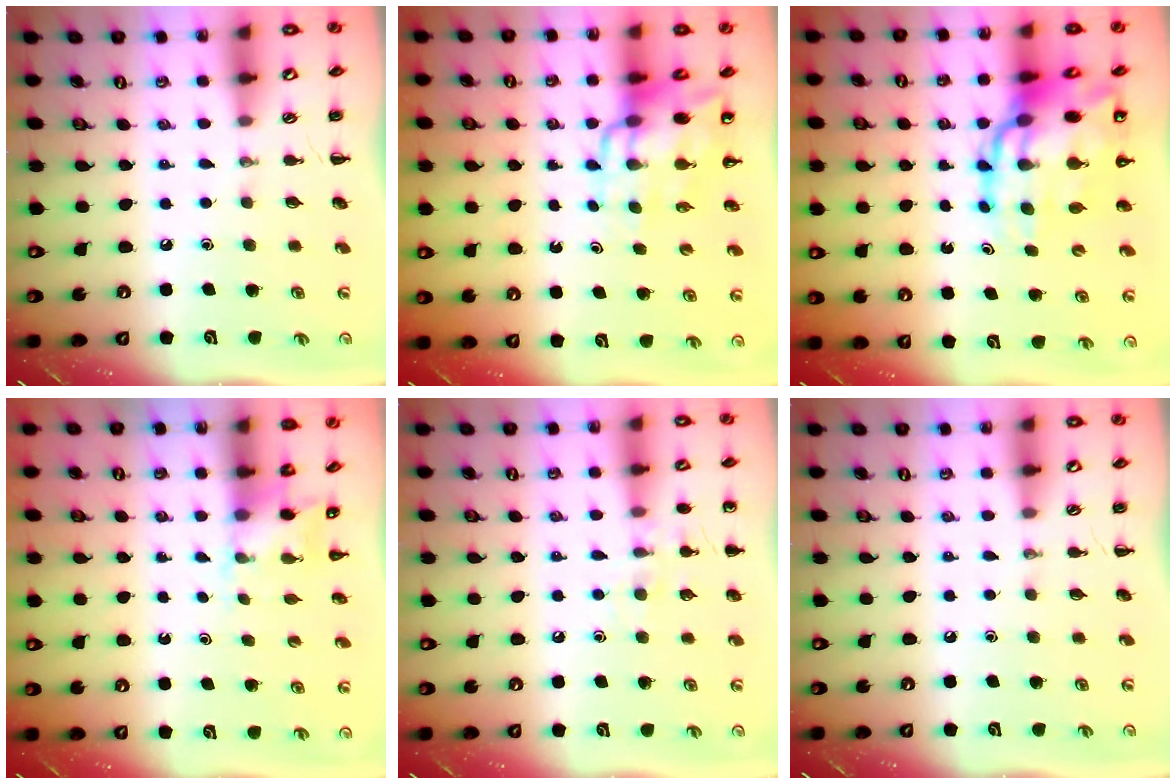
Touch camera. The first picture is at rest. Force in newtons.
{"total": 13.0, "press": 12.5, "slide": 3.7}
{"total": 18.8, "press": 18.2, "slide": 4.9}
{"total": 3.0, "press": 2.8, "slide": 1.0}
{"total": 7.7, "press": 7.5, "slide": 1.7}
{"total": 0.0}